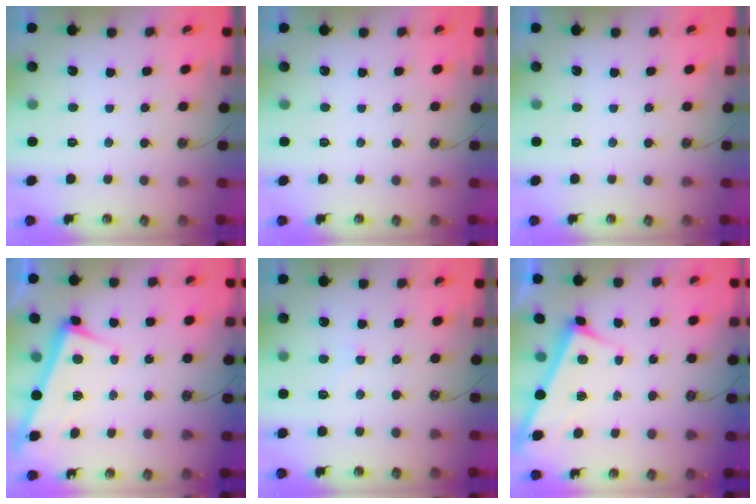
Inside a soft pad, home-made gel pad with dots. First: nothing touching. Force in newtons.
{"total": 0.0}
{"total": 0.0}
{"total": 2.6, "press": 2.5, "slide": 0.7}
{"total": 2.7, "press": 2.7, "slide": 0.5}
{"total": 3.1, "press": 3.1, "slide": 0.2}